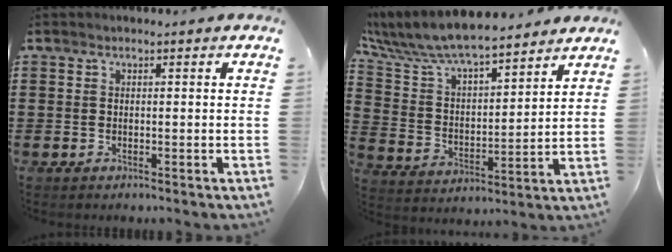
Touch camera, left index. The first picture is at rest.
{"total": 8.7, "force": [8.0, 1.6, 2.9], "torque": [-0.096, -0.045, 0.139]}